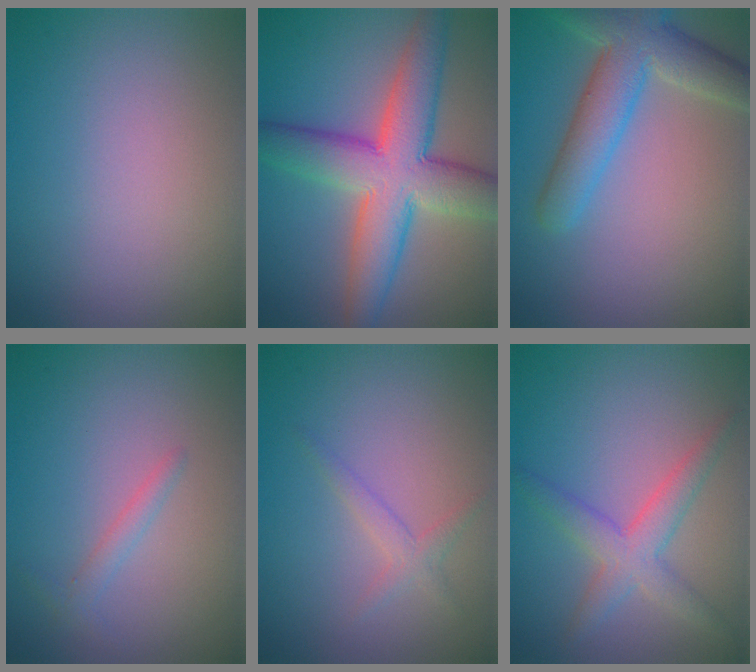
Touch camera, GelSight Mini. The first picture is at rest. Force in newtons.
{"total": 9.5, "press": 9.5, "slide": 0.4}
{"total": 6.0, "press": 6.0, "slide": 0.4}
{"total": 1.2, "press": 1.2, "slide": 0.1}
{"total": 1.3, "press": 1.3, "slide": 0.1}
{"total": 3.6, "press": 3.6, "slide": 0.1}